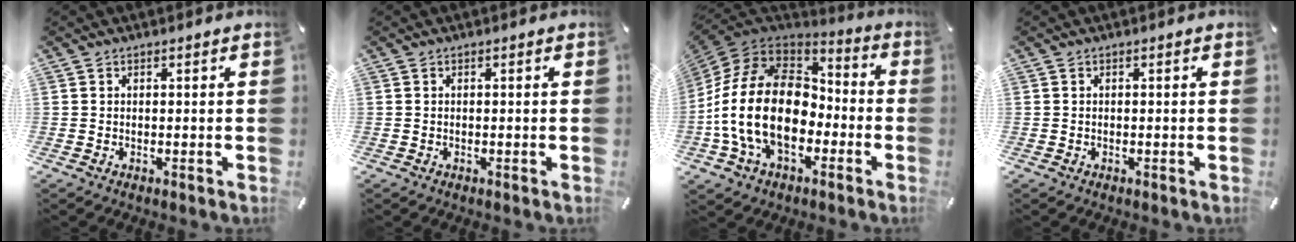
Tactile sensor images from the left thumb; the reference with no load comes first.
{"total": 0.0}
{"total": 22.6, "force": [-4.1, 15.5, 15.9], "torque": [-0.335, 0.025, -0.063]}
{"total": 0.0}